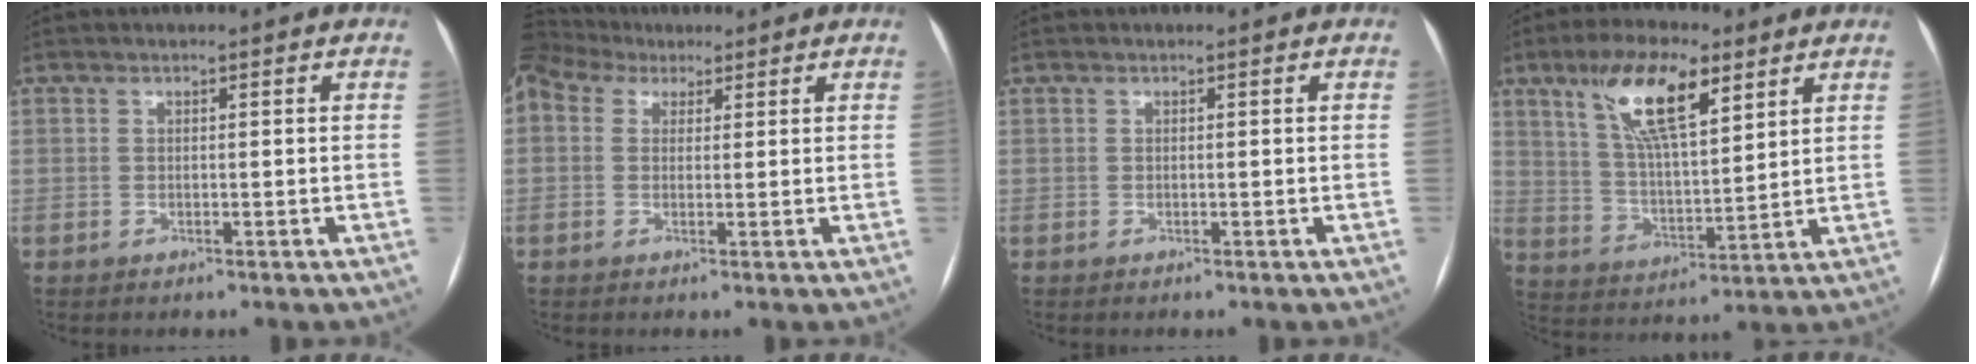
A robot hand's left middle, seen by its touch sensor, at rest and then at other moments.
{"total": 5.0, "force": [3.9, 3.1, 1.0], "torque": [-0.033, 0.037, 0.079]}
{"total": 0.0}
{"total": 13.2, "force": [7.3, 3.8, 10.3], "torque": [-0.196, 0.014, 0.137]}